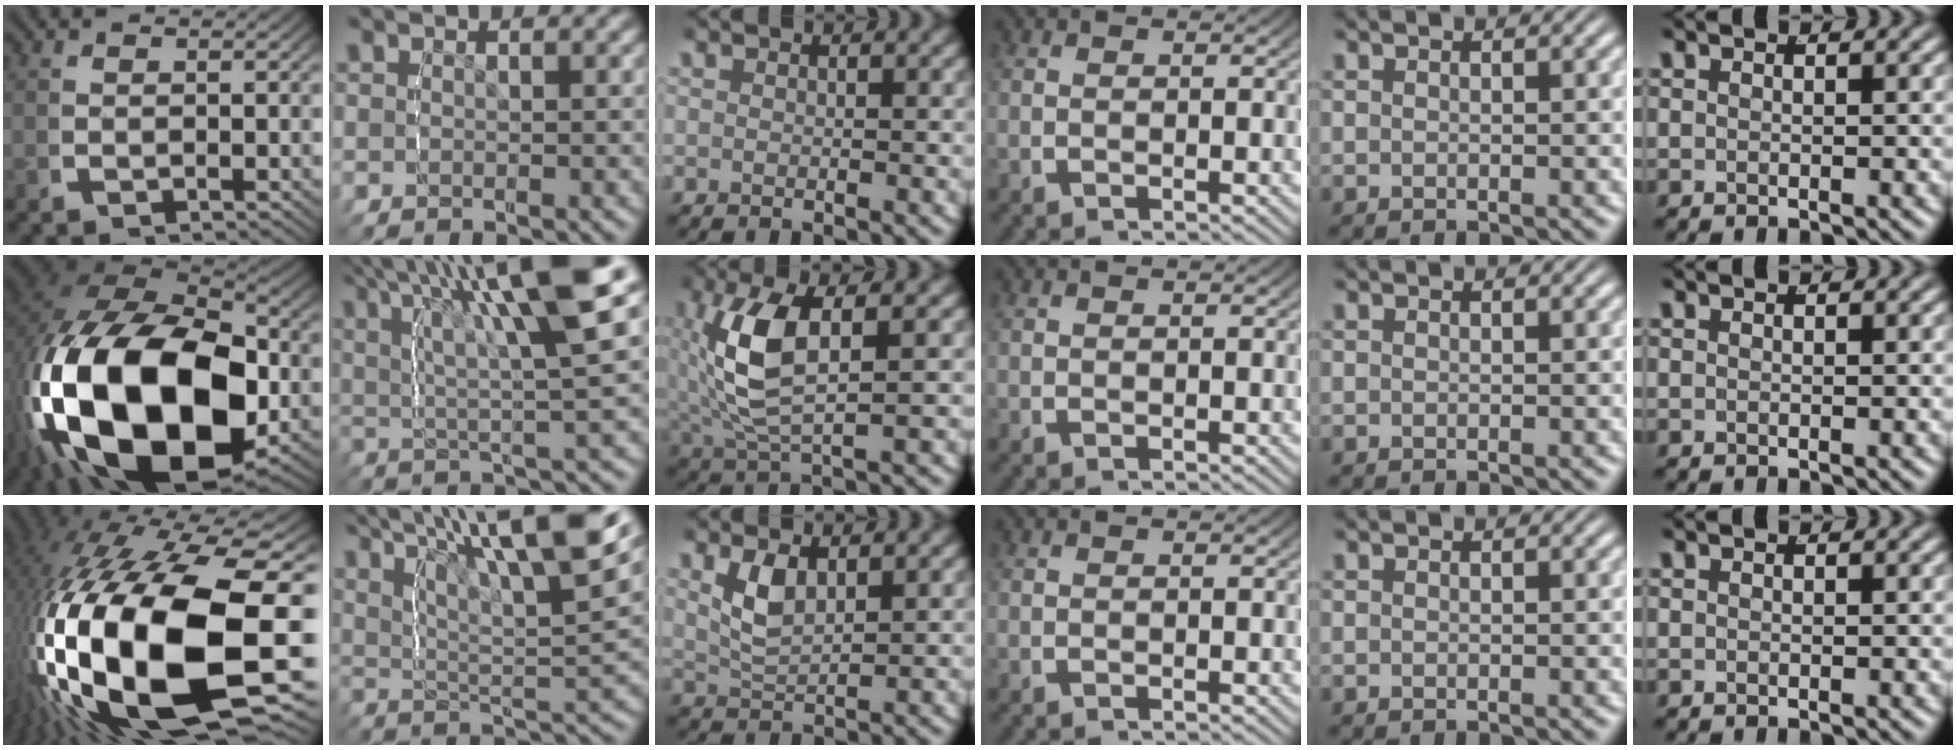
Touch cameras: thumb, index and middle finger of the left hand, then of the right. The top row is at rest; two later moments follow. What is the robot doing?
{"motion": "lift_and_place", "object": "tape"}